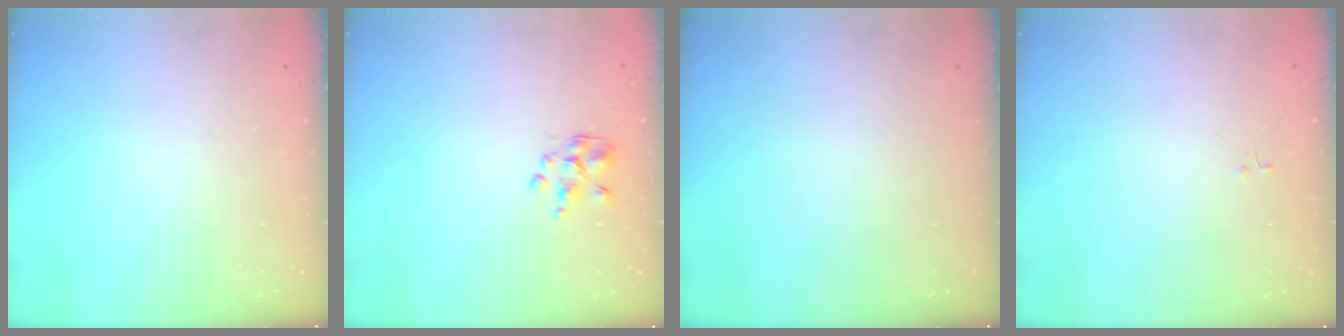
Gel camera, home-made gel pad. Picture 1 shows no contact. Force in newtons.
{"total": 2.3, "press": 2.2, "slide": 0.7}
{"total": 0.0}
{"total": 0.0}